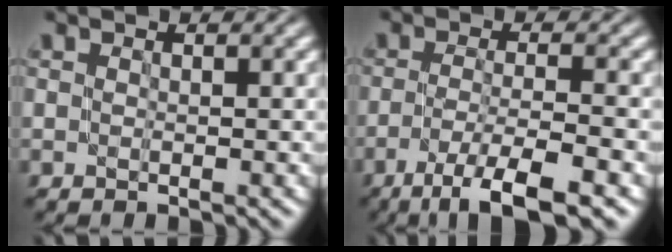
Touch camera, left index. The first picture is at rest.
{"total": 6.6, "force": [-4.0, 1.2, 5.1], "torque": [-0.083, 0.001, -0.074]}